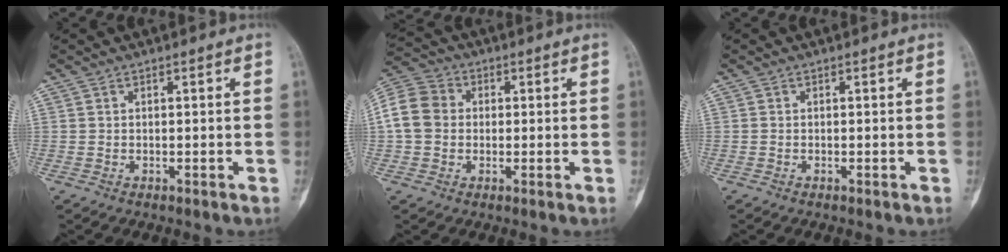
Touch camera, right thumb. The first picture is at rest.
{"total": 9.1, "force": [0.3, 7.7, 4.9], "torque": [-0.089, 0.023, -0.005]}
{"total": 0.0}